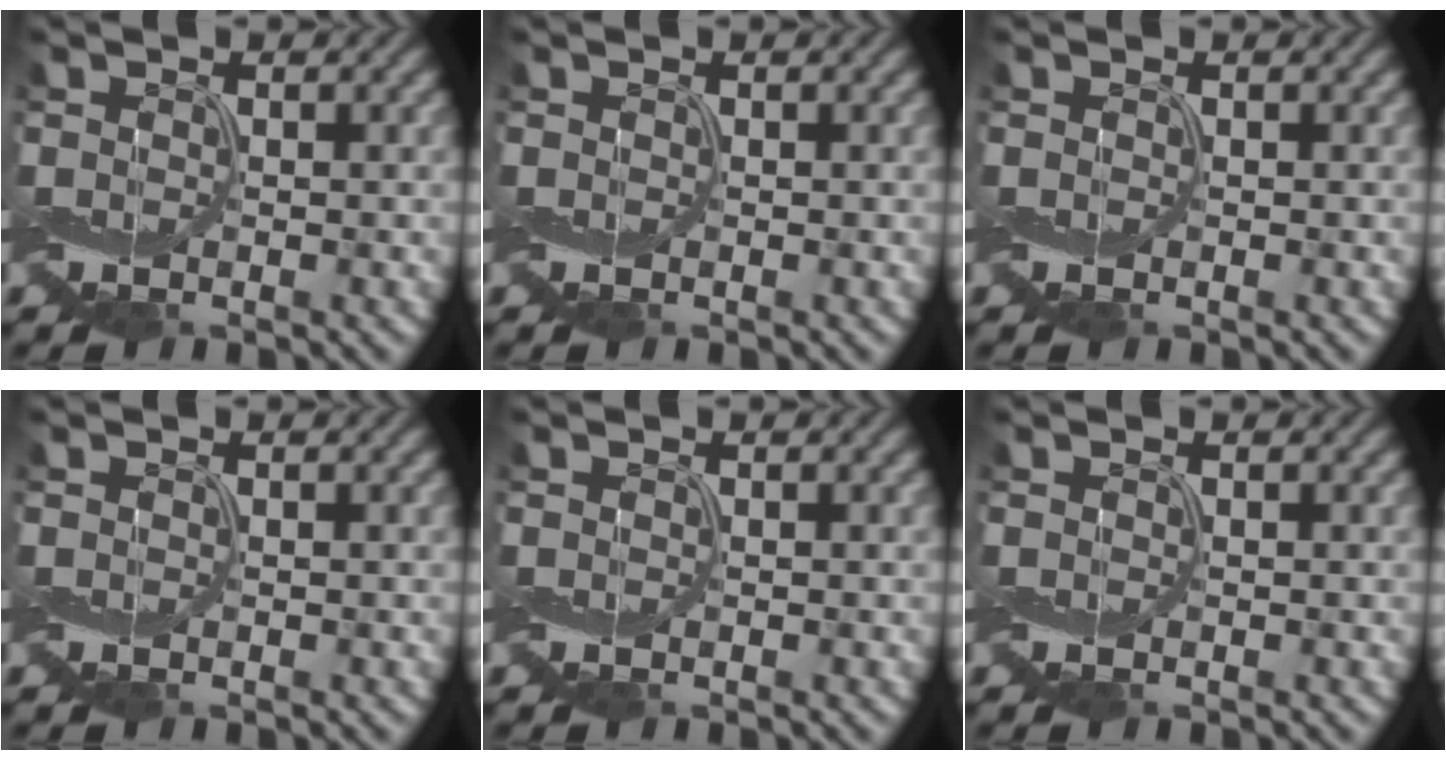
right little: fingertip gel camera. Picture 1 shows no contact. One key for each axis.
{"total": 0.0}
{"total": 0.0}
{"total": 0.0}
{"total": 0.0}
{"total": 0.0}